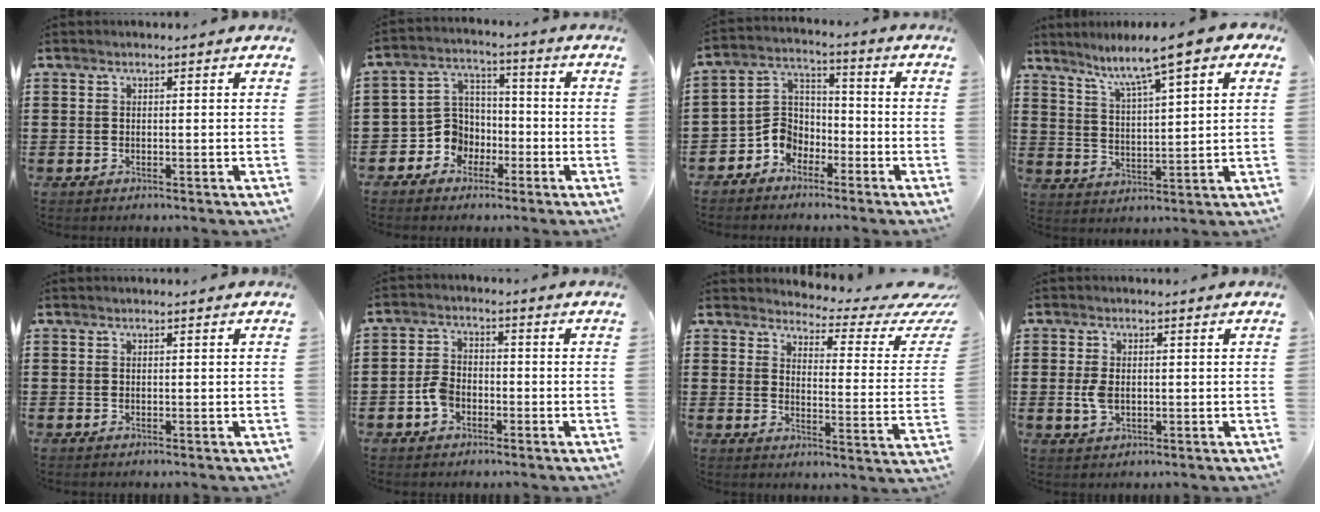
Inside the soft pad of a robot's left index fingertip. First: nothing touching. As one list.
[{"total": 6.9, "force": [-2.7, 6.1, 1.7], "torque": [-0.070, 0.004, -0.055]}, {"total": 5.8, "force": [-3.9, 4.2, 0.9], "torque": [-0.047, 0.006, -0.085]}, {"total": 7.4, "force": [5.5, 0.4, 5.0], "torque": [-0.109, -0.024, 0.087]}, {"total": 0.0}, {"total": 3.9, "force": [-1.8, 2.7, 2.3], "torque": [-0.063, 0.000, -0.040]}, {"total": 3.8, "force": [3.1, 0.9, 2.0], "torque": [-0.043, -0.030, 0.043]}, {"total": 3.2, "force": [-0.1, 1.9, 2.5], "torque": [-0.073, -0.004, -0.009]}]